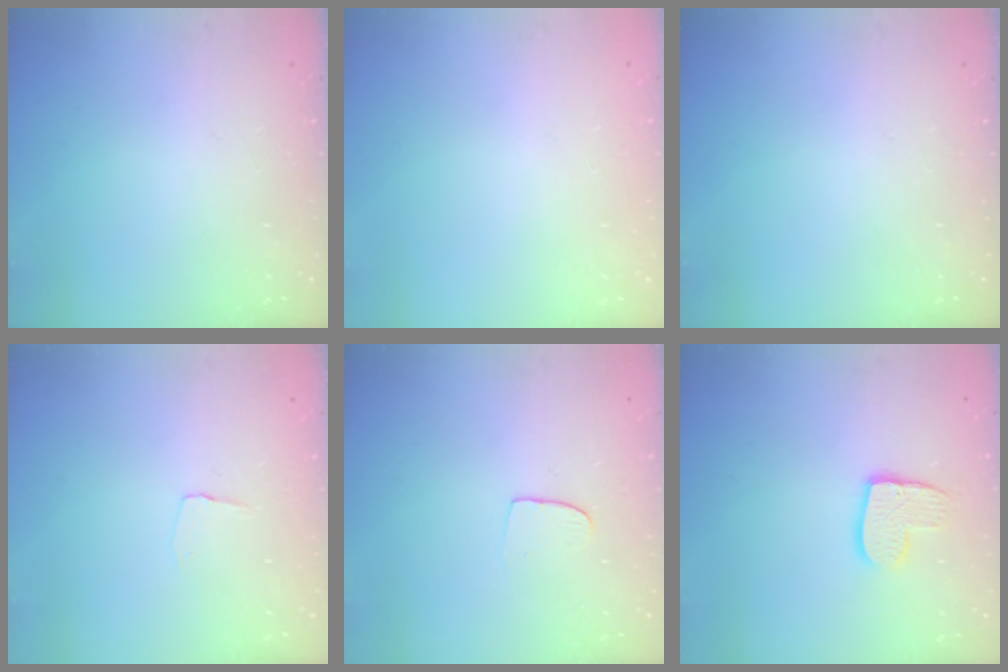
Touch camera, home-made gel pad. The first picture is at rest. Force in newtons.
{"total": 0.0}
{"total": 0.0}
{"total": 3.5, "press": 3.4, "slide": 0.2}
{"total": 6.3, "press": 6.2, "slide": 0.6}
{"total": 10.9, "press": 10.9, "slide": 0.9}